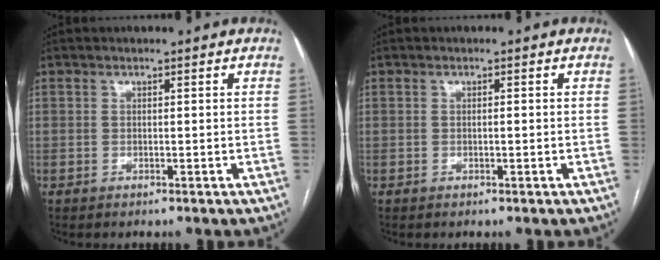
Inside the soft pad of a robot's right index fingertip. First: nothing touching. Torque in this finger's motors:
{"motor_torque": [-0.07, 0.15, -0.04, 0.00]}